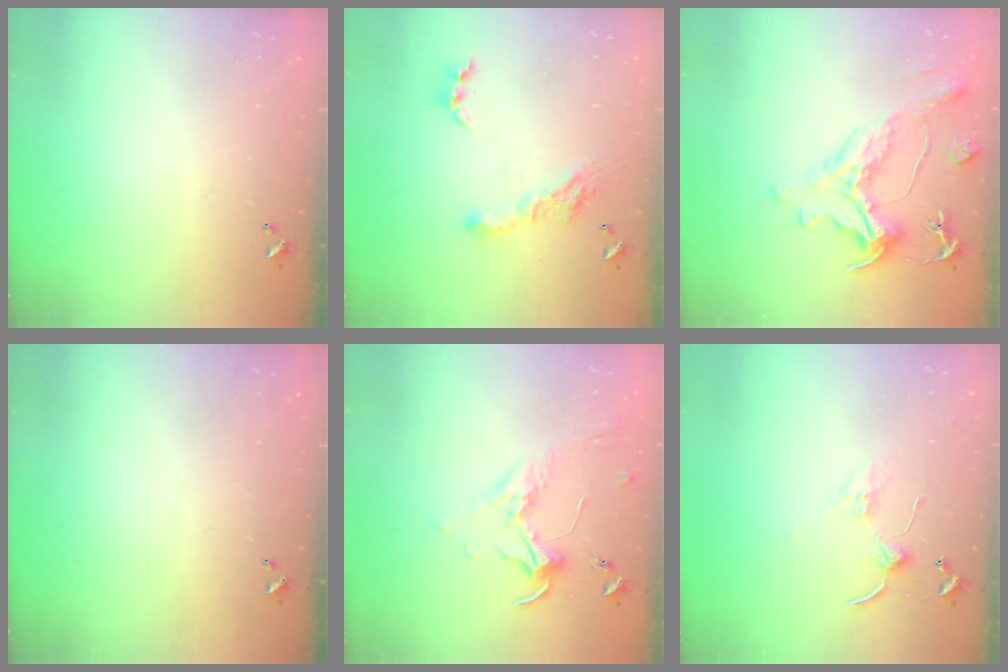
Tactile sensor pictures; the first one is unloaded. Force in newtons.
{"total": 9.2, "press": 9.1, "slide": 1.0}
{"total": 1.9, "press": 0.8, "slide": 1.8}
{"total": 0.0}
{"total": 1.7, "press": 1.5, "slide": 0.7}
{"total": 1.4, "press": 1.3, "slide": 0.2}